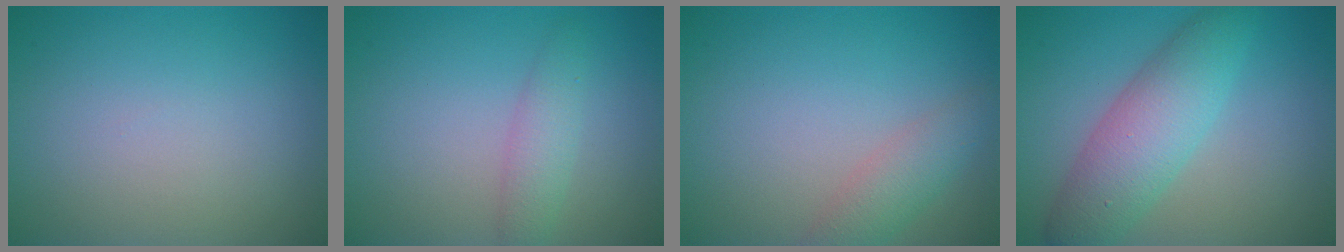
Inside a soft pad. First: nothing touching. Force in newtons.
{"total": 2.2, "press": 2.2, "slide": 0.0}
{"total": 2.5, "press": 2.5, "slide": 0.1}
{"total": 5.8, "press": 5.8, "slide": 0.2}